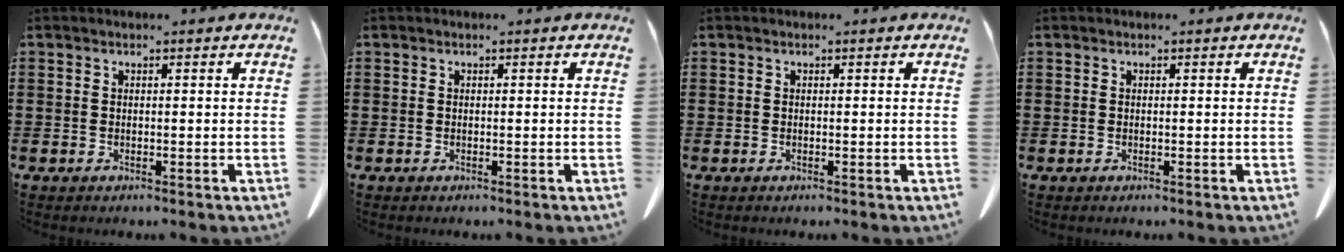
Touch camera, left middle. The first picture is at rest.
{"total": 0.0}
{"total": 0.0}
{"total": 0.0}